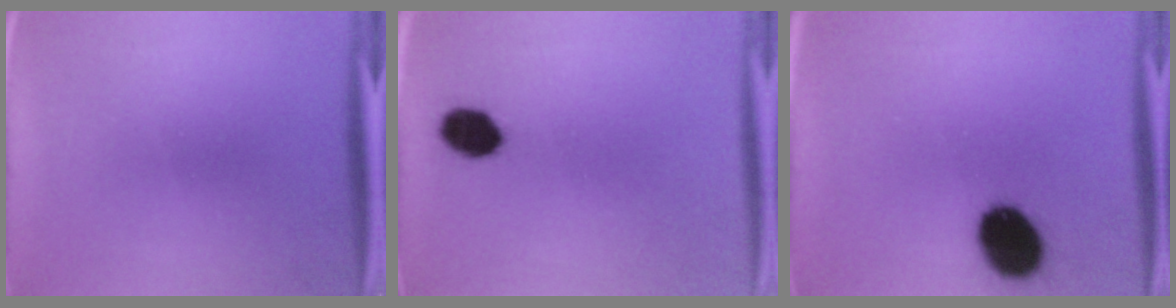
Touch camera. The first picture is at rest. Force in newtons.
{"total": 6.4}
{"total": 13.5}